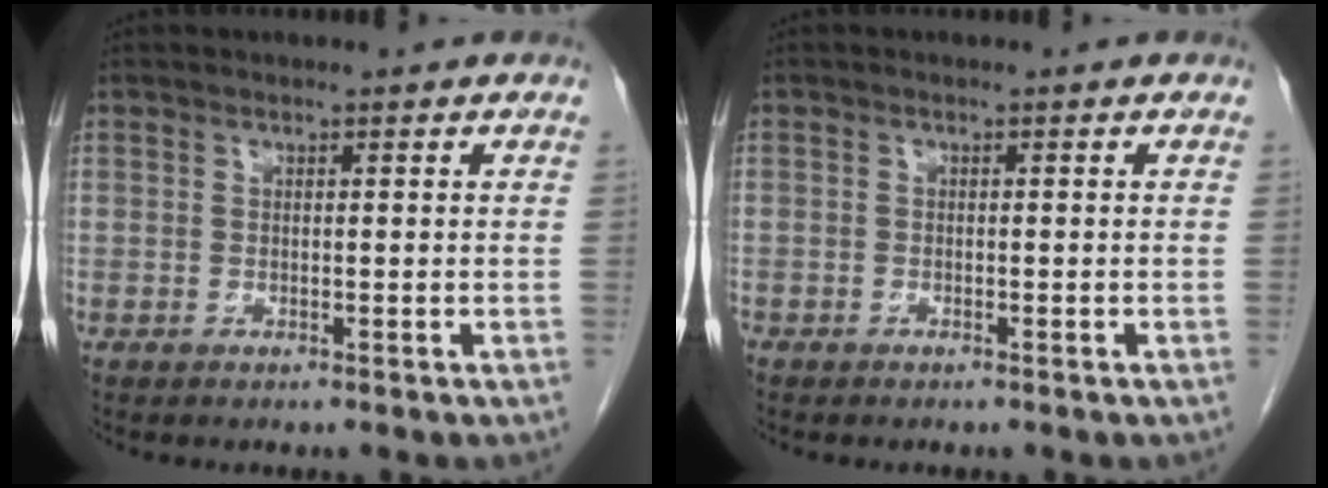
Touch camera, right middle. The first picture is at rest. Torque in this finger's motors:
{"motor_torque": [0.74, -0.92, 0.16, 0.00]}